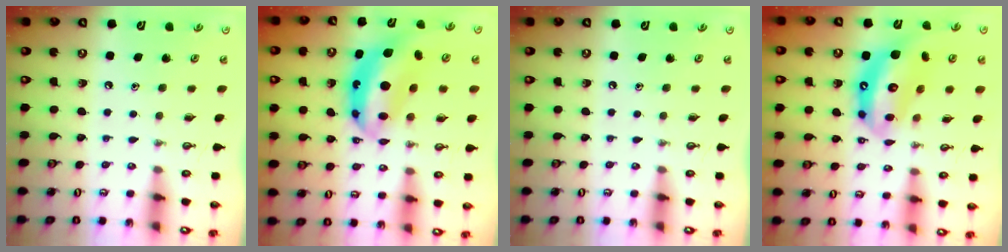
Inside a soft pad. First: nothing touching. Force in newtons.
{"total": 12.7, "press": 12.6, "slide": 0.9}
{"total": 0.0}
{"total": 14.9, "press": 14.9, "slide": 1.2}